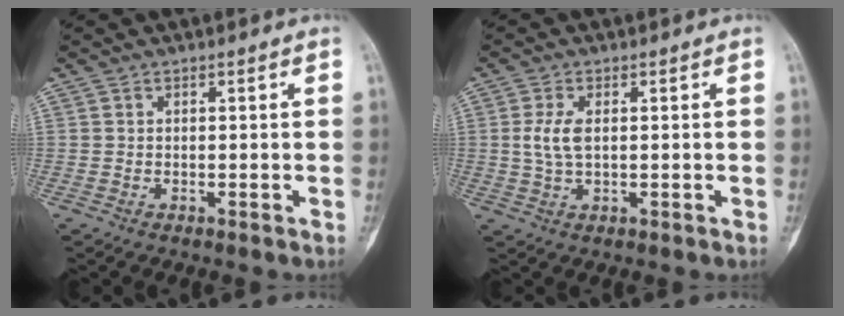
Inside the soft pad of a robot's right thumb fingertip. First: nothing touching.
{"total": 4.6, "force": [0.5, 2.2, 3.9], "torque": [-0.085, 0.002, 0.012]}